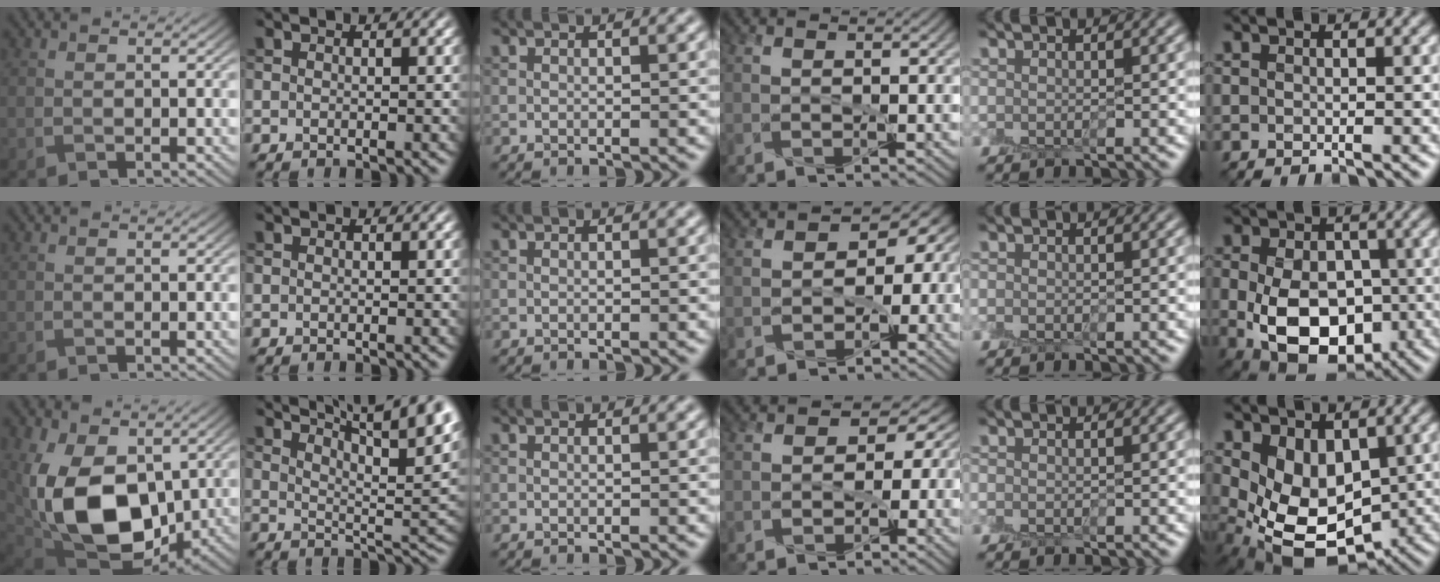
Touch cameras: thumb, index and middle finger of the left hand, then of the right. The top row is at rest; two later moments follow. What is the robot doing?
{"motion": "peel", "object": "lint roller sheet"}